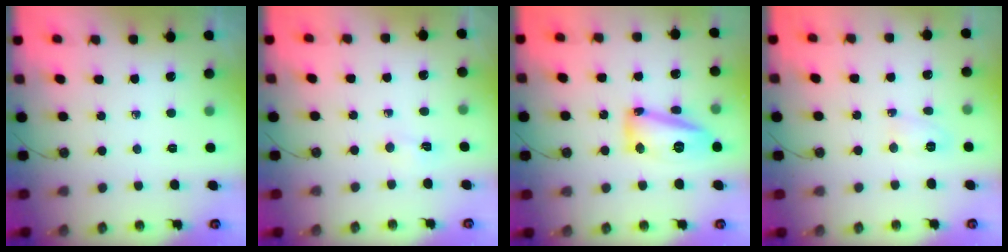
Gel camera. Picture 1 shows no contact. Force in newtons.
{"total": 2.5, "press": 2.5, "slide": 0.5}
{"total": 18.4, "press": 15.6, "slide": 9.7}
{"total": 3.8, "press": 3.7, "slide": 1.0}